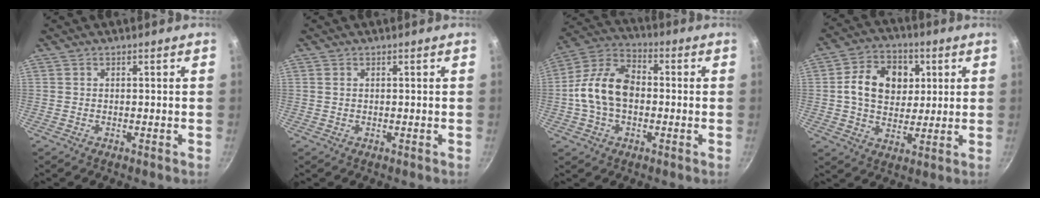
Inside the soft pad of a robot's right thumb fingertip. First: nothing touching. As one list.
[{"total": 0.6, "force": [0.2, 0.4, 0.3], "torque": [-0.005, 0.001, 0.004]}, {"total": 13.4, "force": [-0.8, 8.9, 10.0], "torque": [-0.161, 0.038, -0.033]}, {"total": 13.1, "force": [2.8, 10.1, 7.9], "torque": [-0.104, 0.005, 0.037]}]